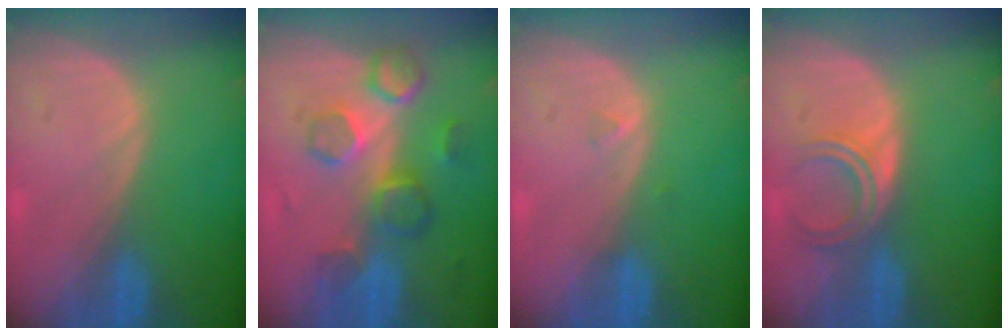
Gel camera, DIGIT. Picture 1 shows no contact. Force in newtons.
{"total": 8.7, "press": 7.9, "slide": 3.6}
{"total": 0.7, "press": 0.7, "slide": 0.2}
{"total": 4.7, "press": 4.0, "slide": 2.4}